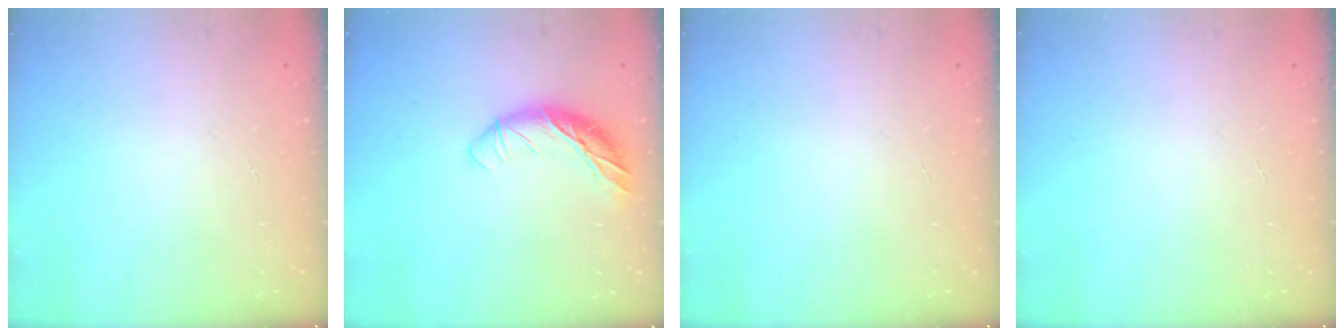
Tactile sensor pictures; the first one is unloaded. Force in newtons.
{"total": 11.1, "press": 11.0, "slide": 1.8}
{"total": 0.9, "press": 0.8, "slide": 0.2}
{"total": 0.0}